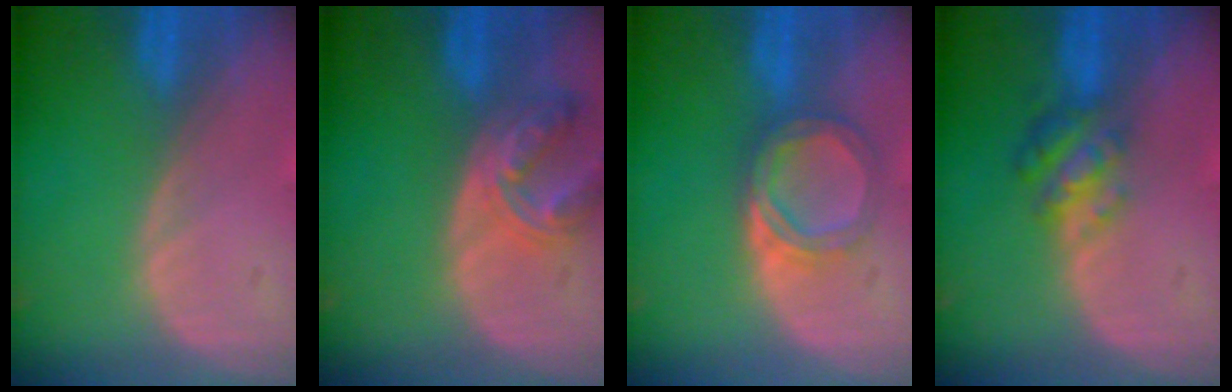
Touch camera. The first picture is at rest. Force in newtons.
{"total": 7.6, "press": 6.6, "slide": 3.6}
{"total": 5.1, "press": 5.0, "slide": 1.0}
{"total": 4.8, "press": 4.4, "slide": 1.9}